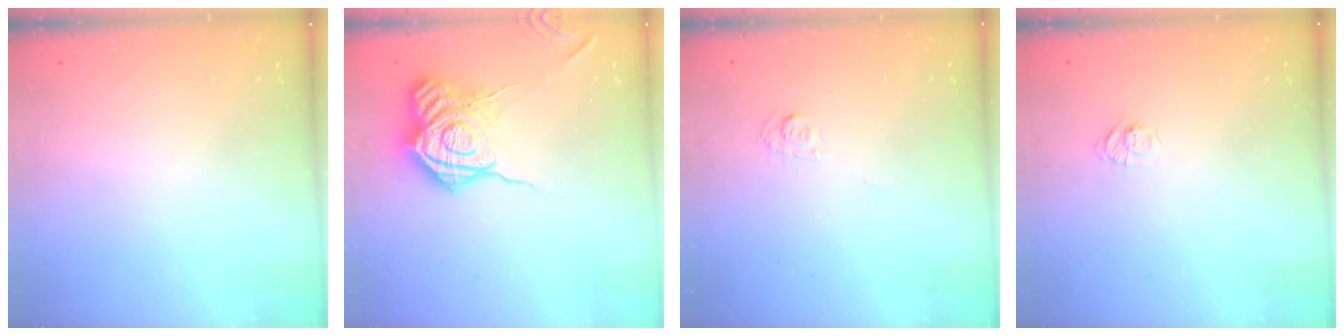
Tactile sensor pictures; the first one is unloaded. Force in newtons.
{"total": 19.7, "press": 19.7, "slide": 1.0}
{"total": 4.3, "press": 4.2, "slide": 0.6}
{"total": 4.7, "press": 4.7, "slide": 0.5}